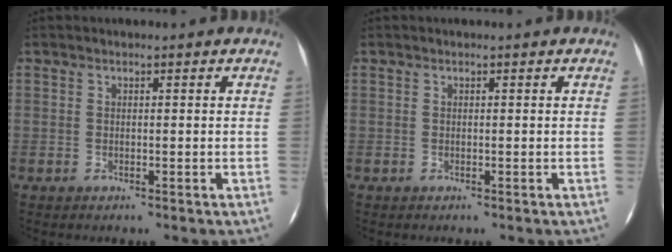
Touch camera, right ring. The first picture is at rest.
{"total": 0.0}